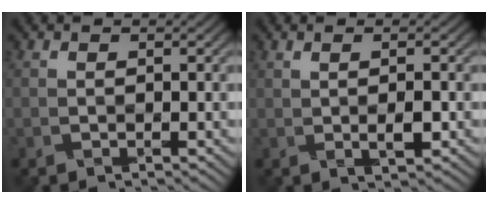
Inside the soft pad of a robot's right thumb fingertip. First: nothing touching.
{"total": 2.0, "force": [0.1, 0.3, 1.9], "torque": [-0.037, 0.003, 0.007]}